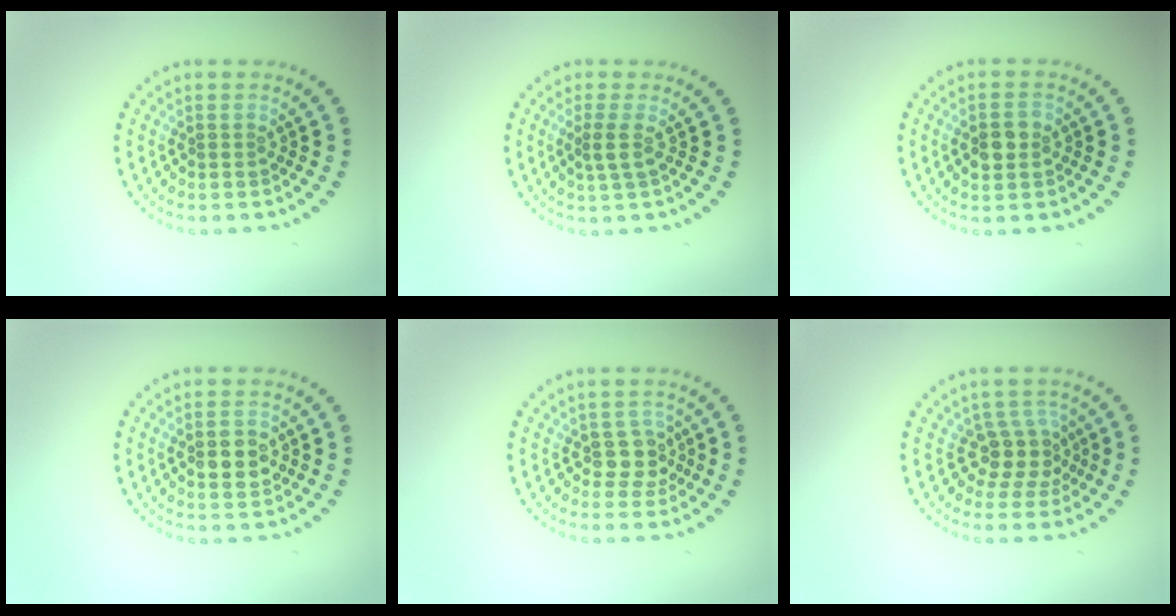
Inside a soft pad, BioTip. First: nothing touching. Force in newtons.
{"total": 1.6, "press": 1.1, "slide": 1.1}
{"total": 2.6, "press": 2.6, "slide": 0.1}
{"total": 2.6, "press": 2.6, "slide": 0.1}
{"total": 2.4, "press": 2.0, "slide": 1.3}
{"total": 3.1, "press": 2.3, "slide": 2.1}